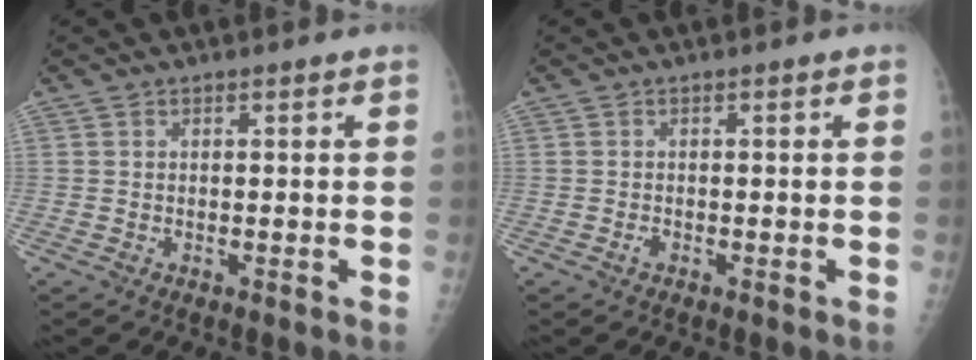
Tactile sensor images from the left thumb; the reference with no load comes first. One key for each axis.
{"total": 0.7, "fx": -0.4, "fy": 0.3, "fz": 0.4, "tx": -0.010, "ty": 0.001, "tz": -0.008}